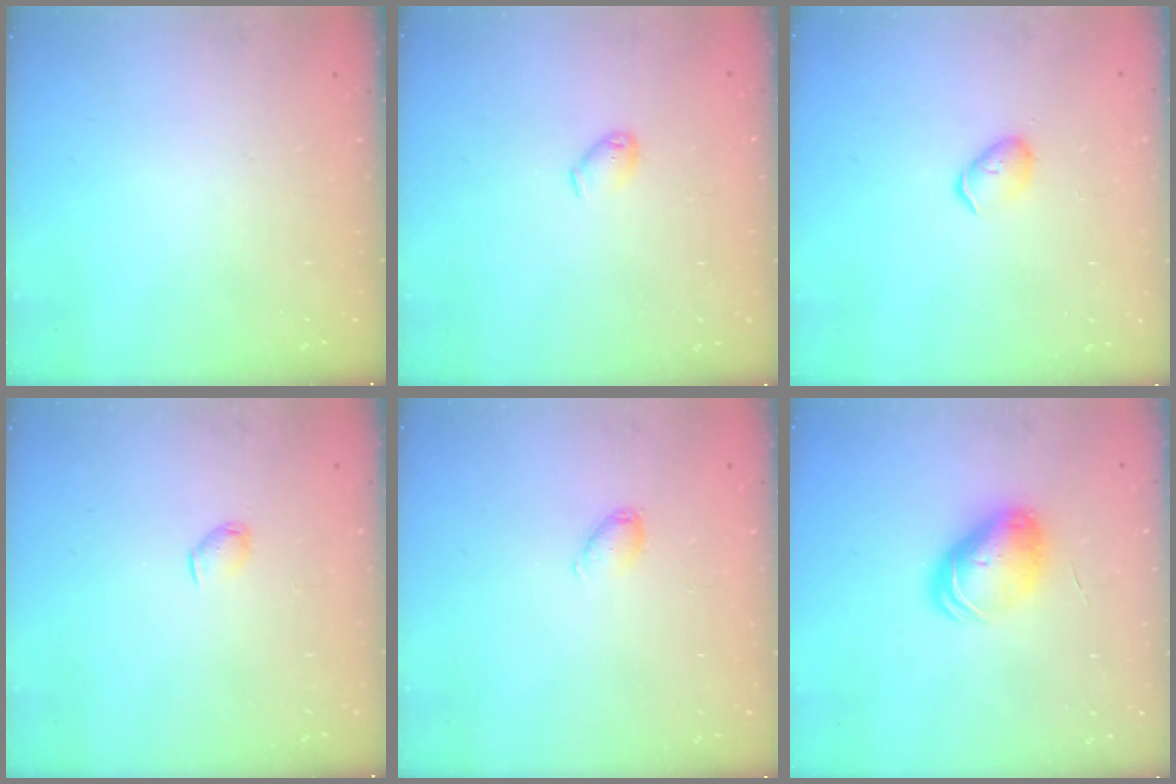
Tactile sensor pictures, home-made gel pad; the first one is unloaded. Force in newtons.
{"total": 3.5, "press": 3.5, "slide": 0.6}
{"total": 4.1, "press": 4.0, "slide": 0.8}
{"total": 3.2, "press": 3.1, "slide": 0.6}
{"total": 5.2, "press": 5.1, "slide": 1.1}
{"total": 8.5, "press": 8.5, "slide": 0.2}